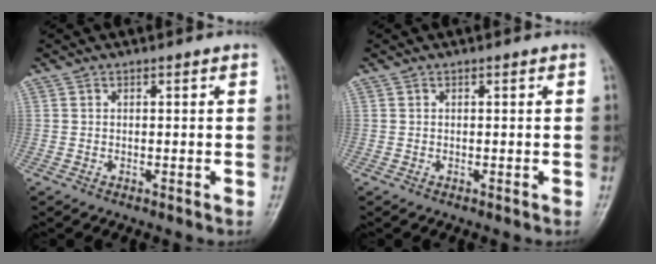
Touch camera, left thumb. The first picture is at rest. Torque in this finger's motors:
{"motor_torque": [0.01, 0.01, -0.06, -0.01, 0.00]}